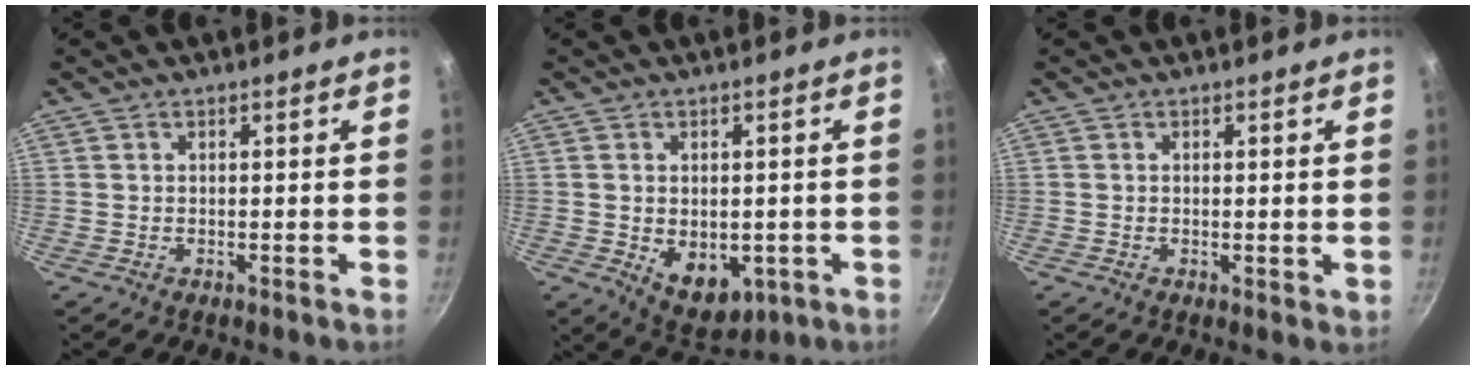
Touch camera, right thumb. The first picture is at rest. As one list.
[{"total": 9.0, "force": [-1.6, 6.1, 6.5], "torque": [-0.069, -0.008, -0.005]}, {"total": 2.7, "force": [0.5, 1.4, 2.2], "torque": [-0.028, -0.006, 0.006]}]